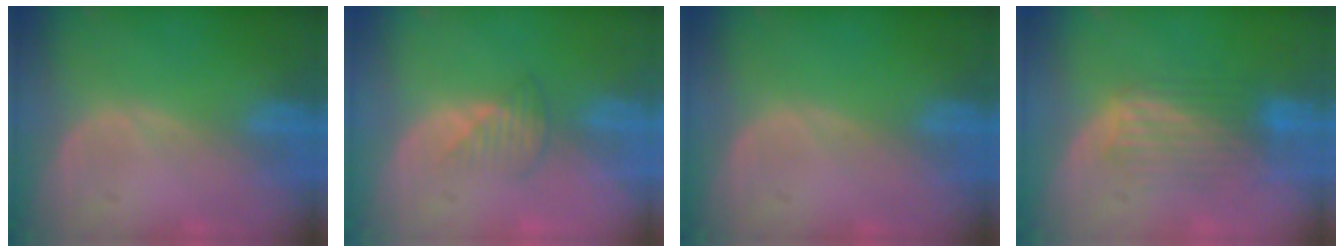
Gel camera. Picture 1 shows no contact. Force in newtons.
{"total": 2.5, "press": 2.5, "slide": 0.3}
{"total": 0.0}
{"total": 5.9, "press": 5.9, "slide": 0.6}